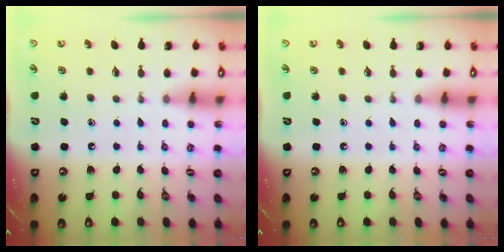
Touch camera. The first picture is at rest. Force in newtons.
{"total": 0.0}